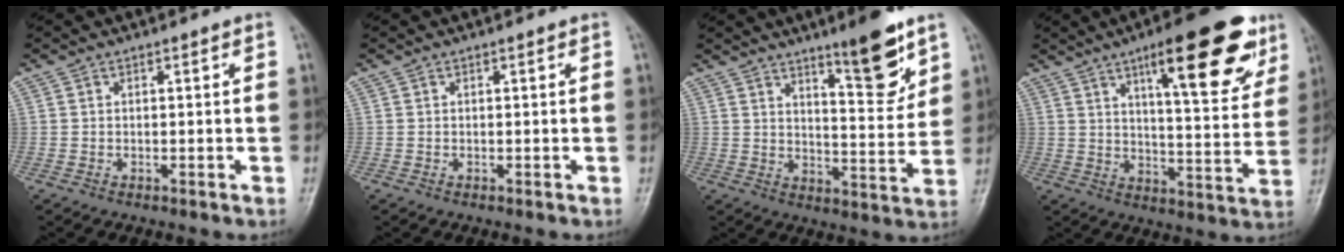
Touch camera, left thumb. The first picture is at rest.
{"total": 0.0}
{"total": 10.9, "force": [7.2, 2.4, 7.8], "torque": [-0.096, -0.057, 0.113]}
{"total": 20.4, "force": [11.1, 5.9, 16.0], "torque": [-0.188, -0.038, 0.159]}